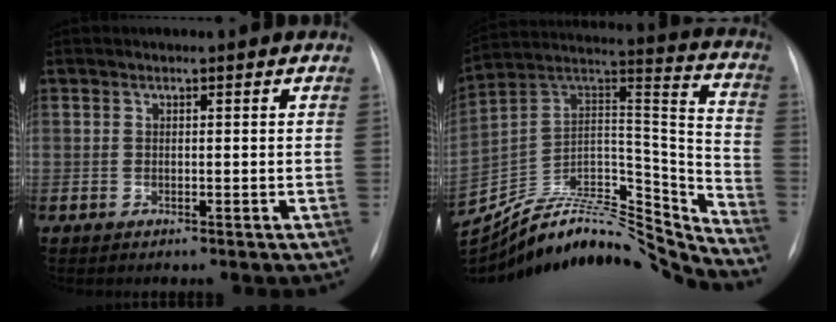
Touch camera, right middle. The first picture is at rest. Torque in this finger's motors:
{"motor_torque": [-0.35, -1.06, -0.04, 0.00]}